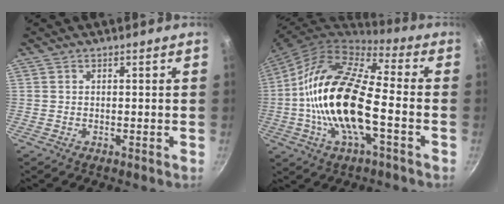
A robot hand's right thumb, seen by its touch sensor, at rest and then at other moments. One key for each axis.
{"total": 20.9, "fx": -3.4, "fy": 8.8, "fz": 18.7, "tx": -0.352, "ty": 0.032, "tz": -0.081}